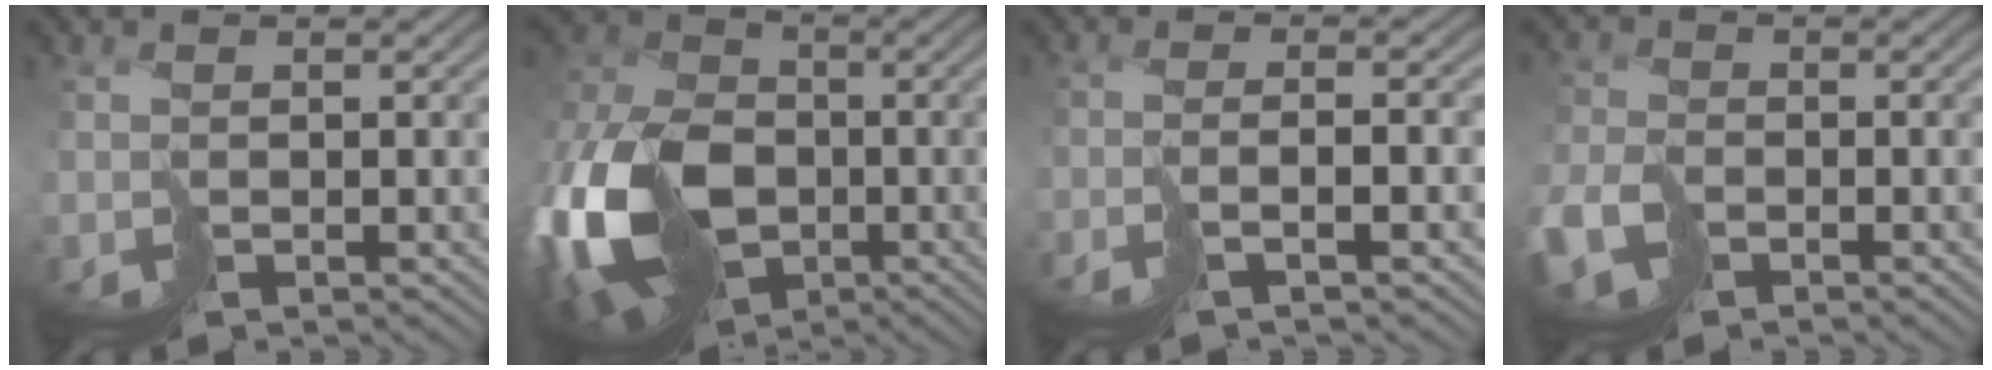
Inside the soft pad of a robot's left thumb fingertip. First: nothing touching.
{"total": 18.3, "force": [-5.7, 12.5, 12.1], "torque": [-0.297, -0.028, -0.092]}
{"total": 2.4, "force": [-1.4, -0.7, 1.9], "torque": [-0.016, 0.009, -0.031]}
{"total": 5.9, "force": [-3.5, 3.4, 3.3], "torque": [-0.088, -0.014, -0.071]}